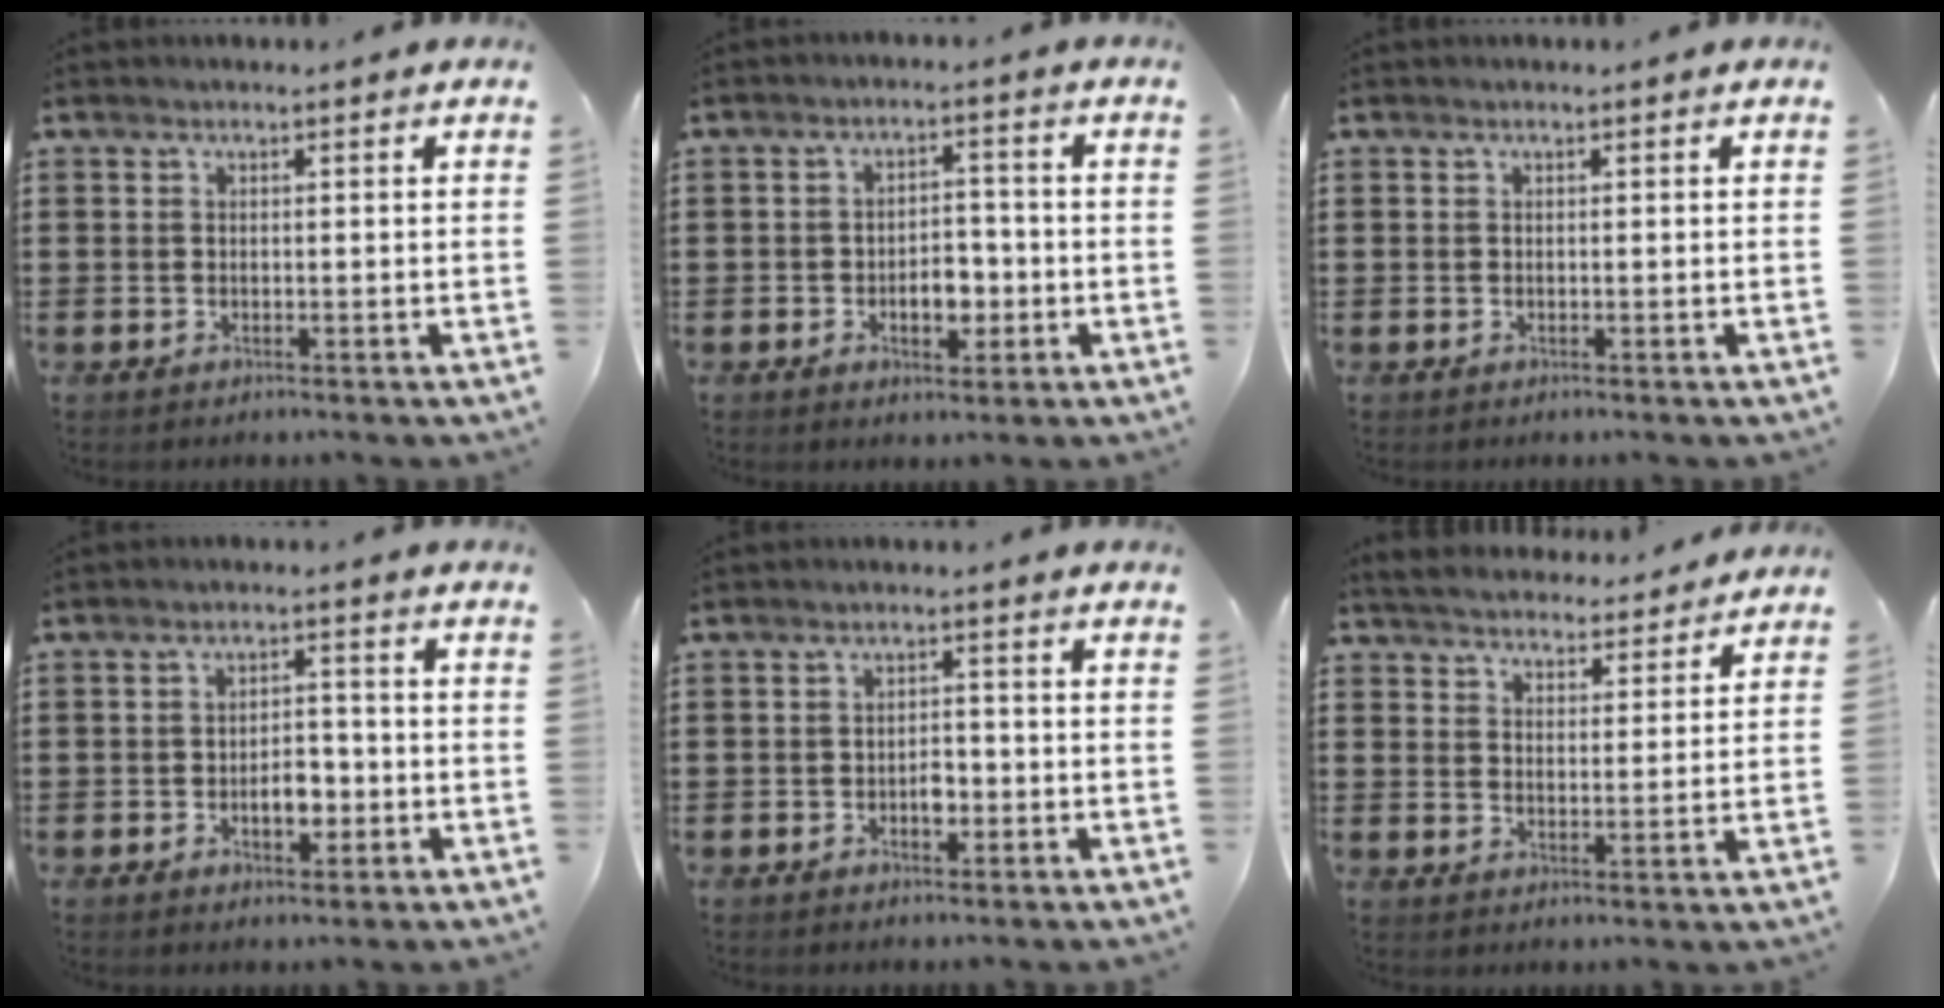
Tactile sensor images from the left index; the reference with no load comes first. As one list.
[{"total": 5.0, "force": [-1.5, 2.8, 3.8], "torque": [-0.062, 0.006, -0.030]}, {"total": 0.0}, {"total": 4.5, "force": [-1.3, 2.4, 3.7], "torque": [-0.058, 0.004, -0.027]}, {"total": 2.6, "force": [-0.8, 1.4, 2.1], "torque": [-0.041, 0.003, -0.015]}, {"total": 4.3, "force": [4.3, 0.4, 0.4], "torque": [-0.028, -0.022, 0.073]}]